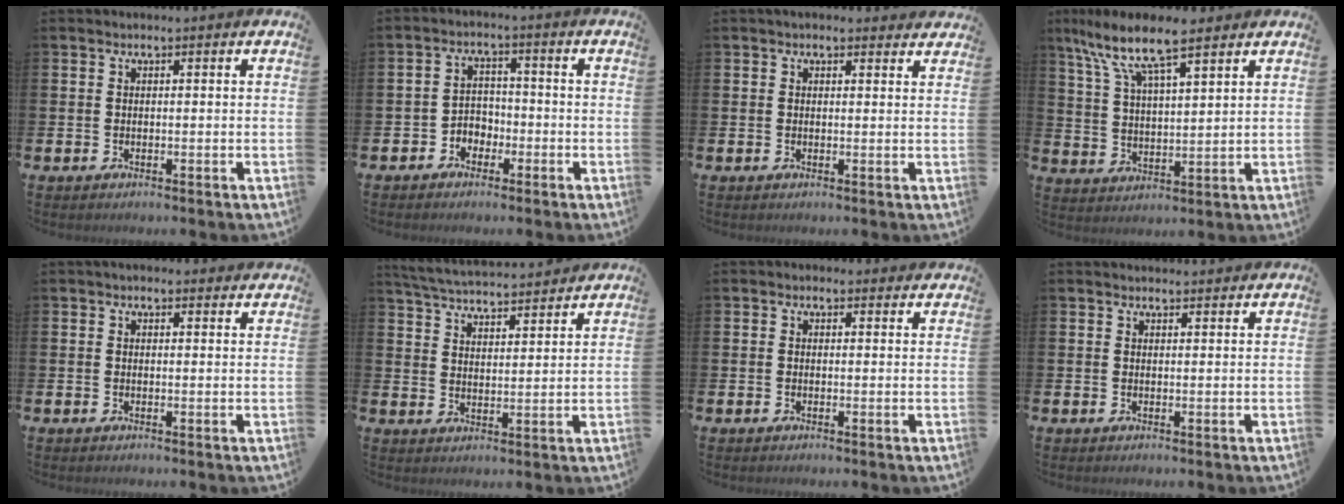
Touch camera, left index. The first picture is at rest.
{"total": 2.9, "force": [-1.9, 2.1, 0.4], "torque": [-0.018, 0.003, -0.046]}
{"total": 1.6, "force": [1.5, 0.6, 0.2], "torque": [0.003, -0.002, 0.025]}
{"total": 9.3, "force": [7.4, 2.3, 5.2], "torque": [-0.122, -0.021, 0.130]}
{"total": 1.2, "force": [1.0, 0.5, 0.3], "torque": [0.001, 0.003, 0.016]}
{"total": 5.3, "force": [5.2, 0.4, 0.5], "torque": [-0.029, -0.034, 0.092]}
{"total": 0.9, "force": [0.7, 0.6, 0.2], "torque": [0.005, 0.005, 0.009]}
{"total": 1.4, "force": [1.4, 0.3, 0.0], "torque": [0.013, -0.006, 0.023]}